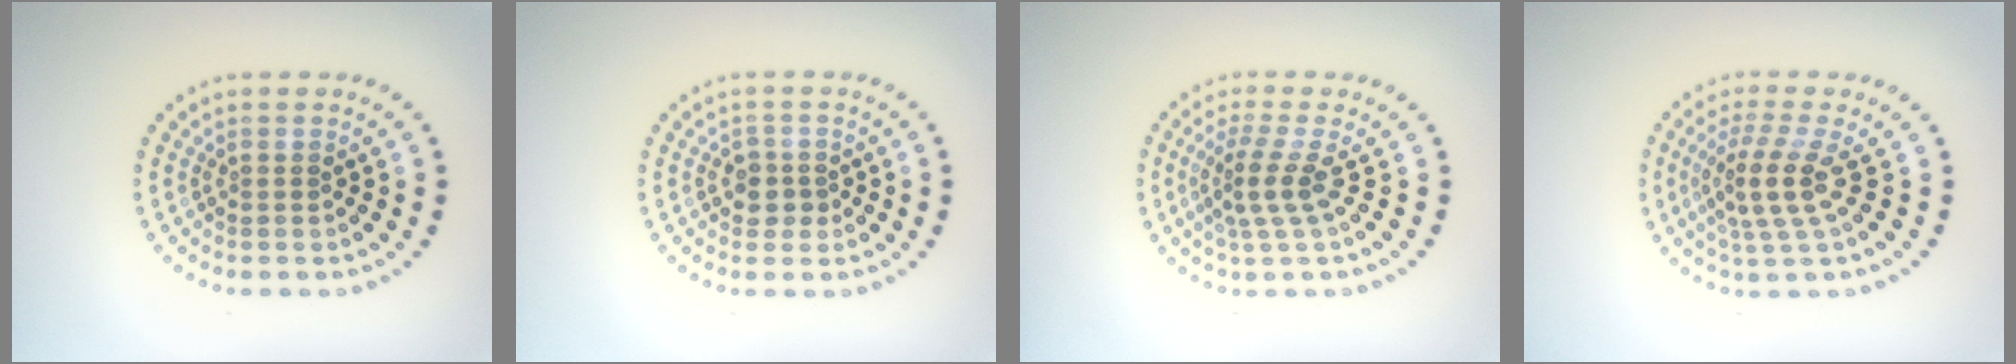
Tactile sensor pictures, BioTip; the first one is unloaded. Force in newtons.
{"total": 1.9, "press": 1.7, "slide": 0.6}
{"total": 2.9, "press": 2.0, "slide": 2.2}
{"total": 3.7, "press": 2.8, "slide": 2.5}